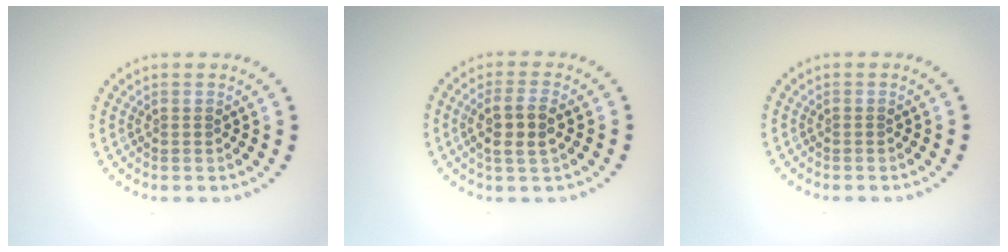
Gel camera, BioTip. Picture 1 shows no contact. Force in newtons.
{"total": 3.0, "press": 2.7, "slide": 1.2}
{"total": 0.0}